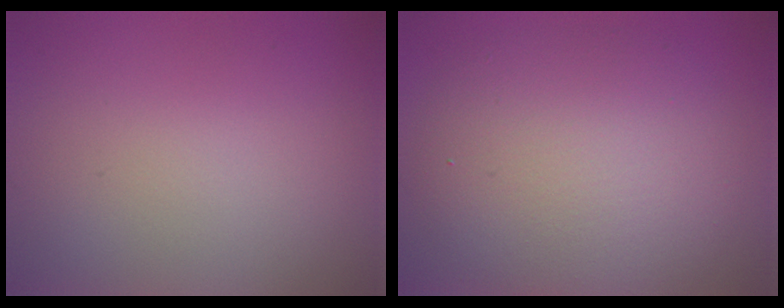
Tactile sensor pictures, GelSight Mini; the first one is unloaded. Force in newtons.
{"total": 7.8, "press": 7.8, "slide": 0.3}